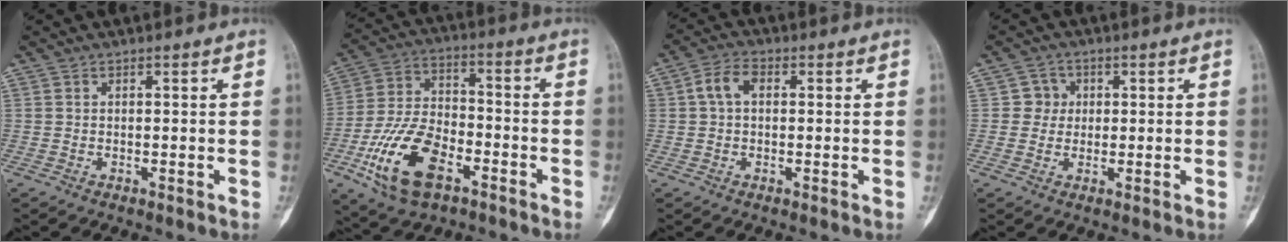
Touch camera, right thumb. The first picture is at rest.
{"total": 16.4, "force": [-7.3, 8.8, 11.8], "torque": [-0.223, 0.029, -0.134]}
{"total": 5.0, "force": [0.8, 3.3, 3.6], "torque": [-0.069, 0.017, 0.011]}
{"total": 3.4, "force": [0.5, 3.3, 0.4], "torque": [0.019, 0.006, 0.000]}